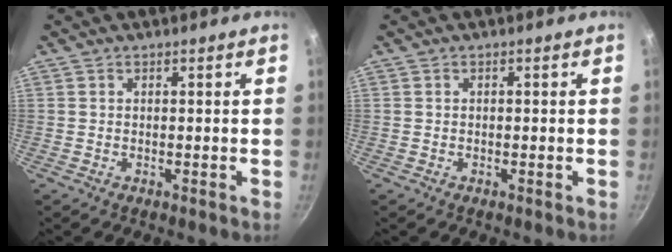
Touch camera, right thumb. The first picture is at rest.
{"total": 0.0}